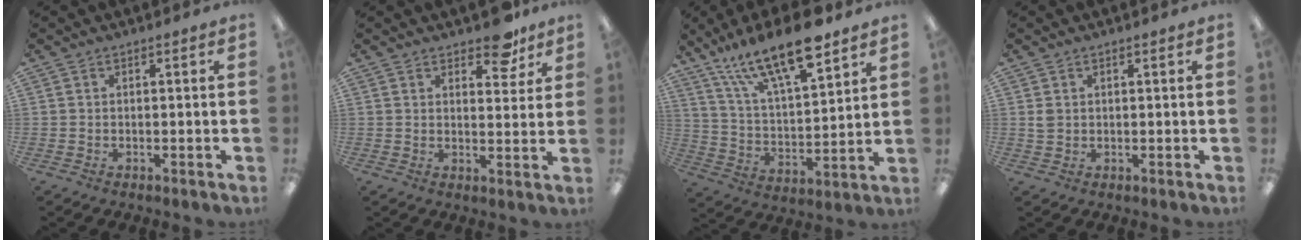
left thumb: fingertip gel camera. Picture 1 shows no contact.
{"total": 7.4, "force": [5.6, 3.3, 3.5], "torque": [-0.026, -0.033, 0.094]}
{"total": 18.9, "force": [14.0, 5.8, 11.3], "torque": [-0.206, -0.077, 0.242]}
{"total": 1.7, "force": [0.6, 1.4, 0.8], "torque": [-0.017, 0.002, 0.010]}